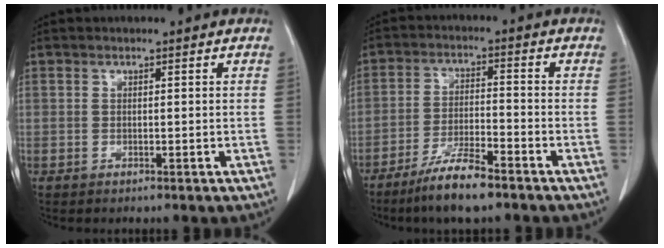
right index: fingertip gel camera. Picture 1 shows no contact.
{"total": 7.9, "force": [-5.8, 0.8, 5.3], "torque": [-0.104, -0.015, -0.107]}